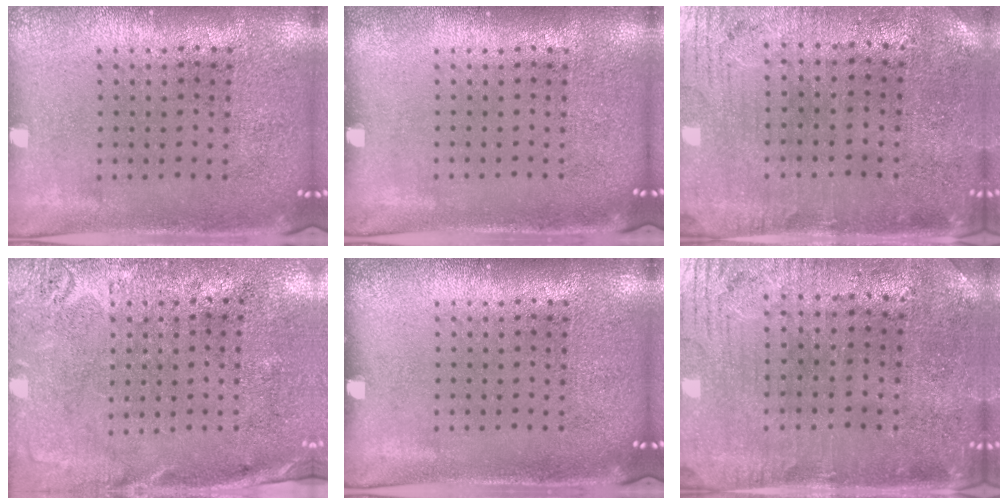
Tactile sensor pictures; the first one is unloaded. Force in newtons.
{"total": 0.0}
{"total": 0.6, "press": 0.4, "slide": 0.5}
{"total": 2.8, "press": 2.2, "slide": 1.7}
{"total": 0.0}
{"total": 0.9, "press": 0.7, "slide": 0.6}